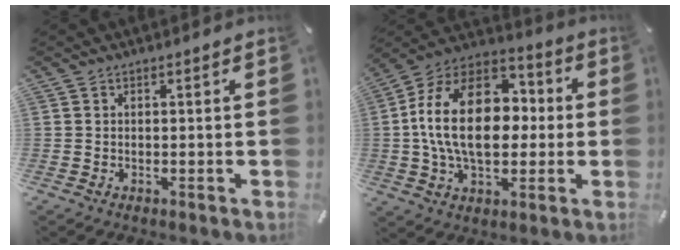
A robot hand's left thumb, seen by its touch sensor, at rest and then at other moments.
{"total": 22.1, "force": [0.0, 15.0, 16.3], "torque": [-0.316, 0.021, 0.001]}